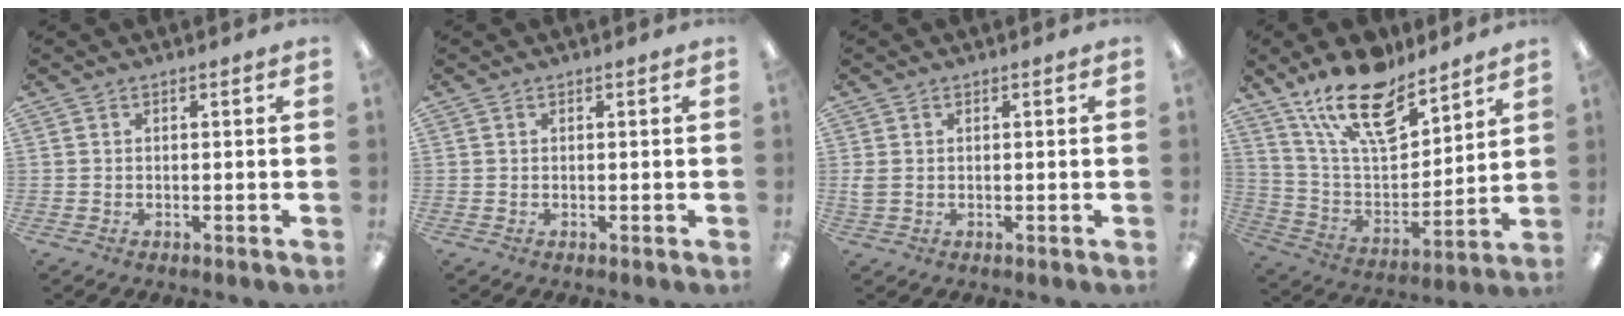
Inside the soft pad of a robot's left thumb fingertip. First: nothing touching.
{"total": 0.0}
{"total": 1.9, "force": [0.3, 1.3, 1.3], "torque": [-0.027, 0.004, 0.005]}
{"total": 19.2, "force": [14.2, 7.8, 10.4], "torque": [-0.193, -0.077, 0.251]}